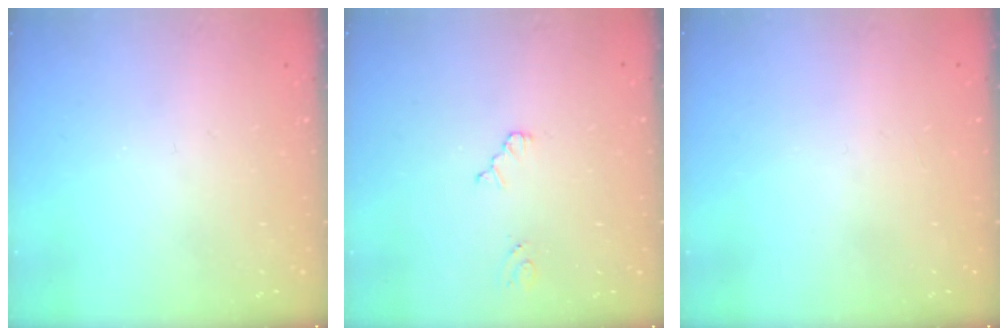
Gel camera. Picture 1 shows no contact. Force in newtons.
{"total": 3.6, "press": 3.5, "slide": 0.5}
{"total": 0.0}